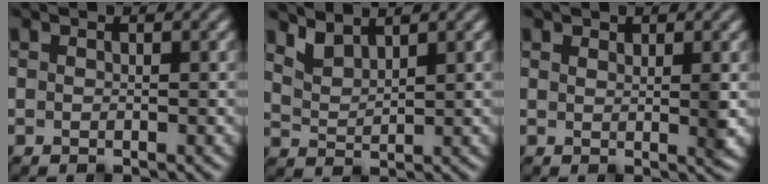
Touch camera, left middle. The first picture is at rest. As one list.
[{"total": 2.3, "force": [2.1, 0.6, 0.8], "torque": [-0.029, -0.001, 0.048]}, {"total": 1.5, "force": [1.1, 0.3, 1.0], "torque": [-0.014, -0.004, 0.023]}]